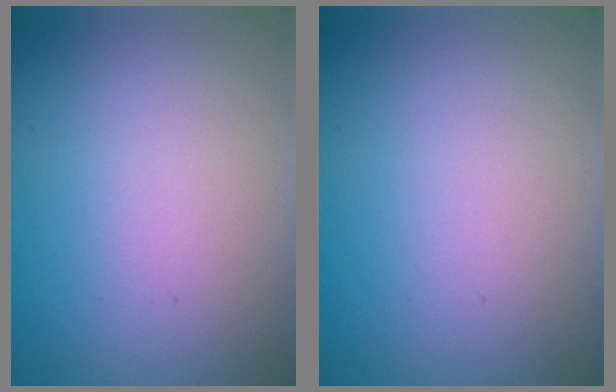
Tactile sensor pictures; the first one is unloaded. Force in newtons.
{"total": 0.0}